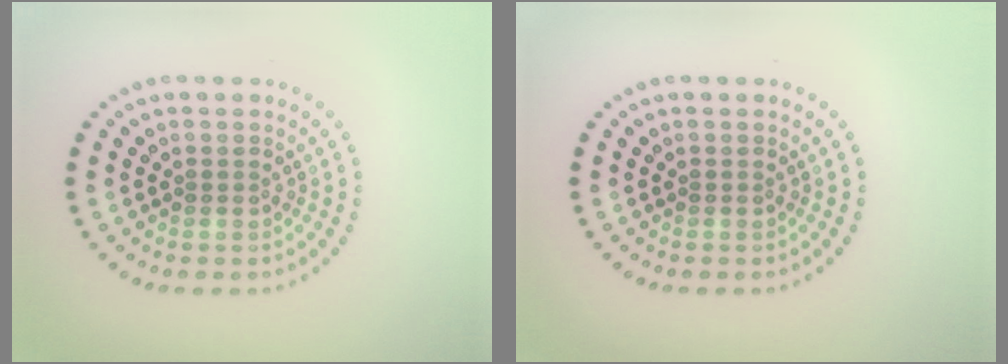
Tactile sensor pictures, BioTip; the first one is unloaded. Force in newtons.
{"total": 0.0}